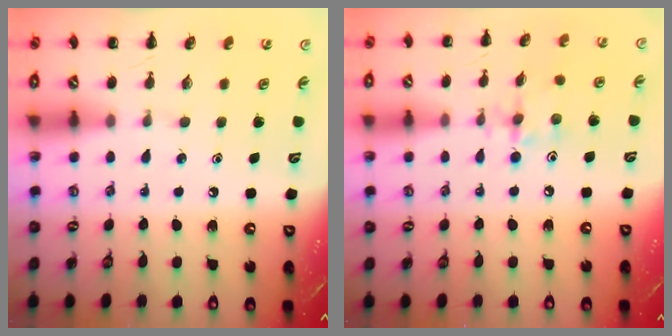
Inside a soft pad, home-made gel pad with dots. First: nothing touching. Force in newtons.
{"total": 5.9, "press": 5.9, "slide": 0.6}